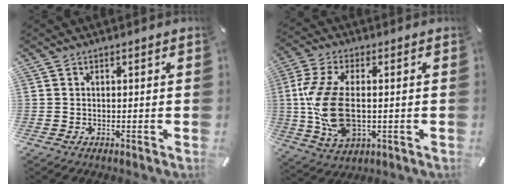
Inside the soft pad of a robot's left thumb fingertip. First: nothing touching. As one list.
[{"total": 13.5, "force": [-0.4, 7.6, 11.2], "torque": [-0.256, -0.011, -0.007]}]